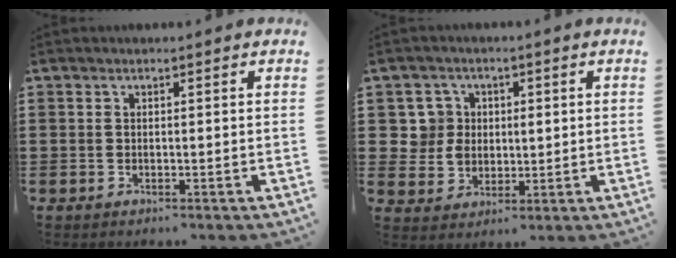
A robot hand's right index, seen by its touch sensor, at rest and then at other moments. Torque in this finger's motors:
{"motor_torque": [0.34, 0.05, 0.15, 0.04]}